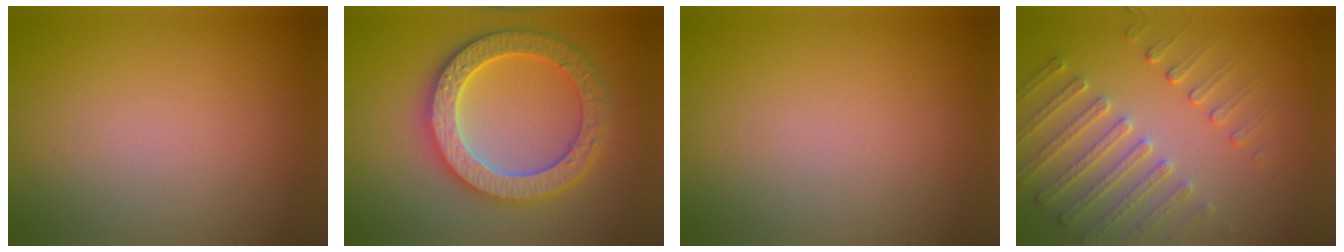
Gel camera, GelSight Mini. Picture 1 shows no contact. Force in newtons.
{"total": 6.4, "press": 6.2, "slide": 1.3}
{"total": 0.0}
{"total": 3.8, "press": 3.6, "slide": 1.2}